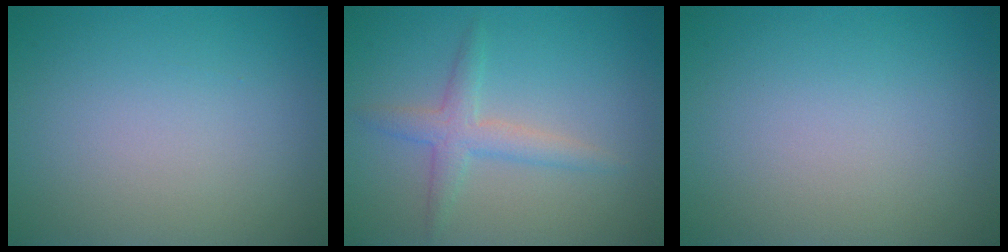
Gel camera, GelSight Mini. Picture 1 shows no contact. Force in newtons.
{"total": 2.7, "press": 2.7, "slide": 0.0}
{"total": 0.0}